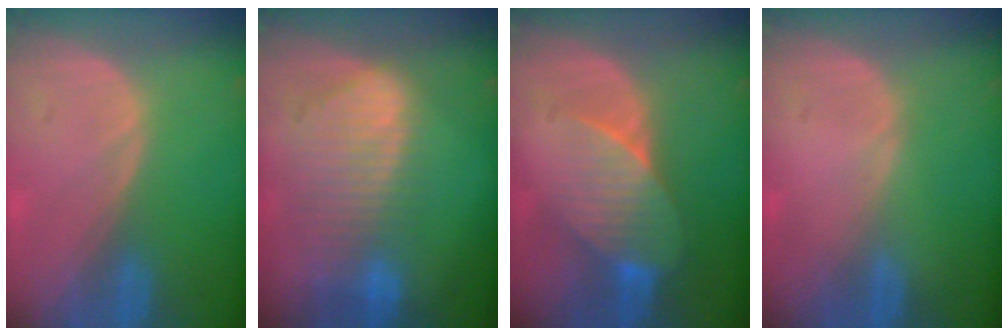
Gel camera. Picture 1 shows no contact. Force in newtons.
{"total": 9.2, "press": 8.1, "slide": 4.4}
{"total": 7.9, "press": 7.2, "slide": 3.2}
{"total": 0.0}